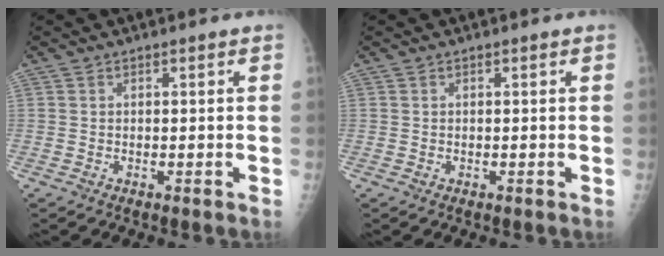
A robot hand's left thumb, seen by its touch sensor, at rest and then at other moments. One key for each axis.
{"total": 0.0}